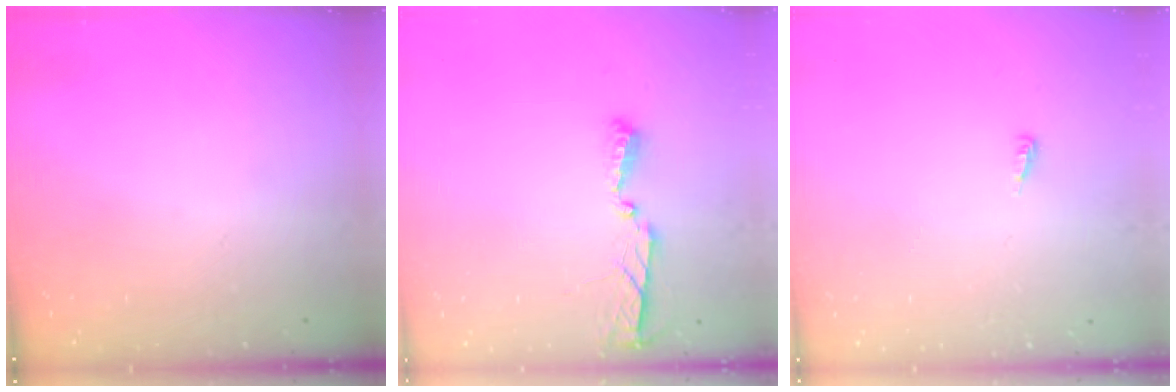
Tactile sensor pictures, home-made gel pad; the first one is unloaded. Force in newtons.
{"total": 4.0, "press": 4.0, "slide": 0.5}
{"total": 3.5, "press": 3.5, "slide": 0.3}